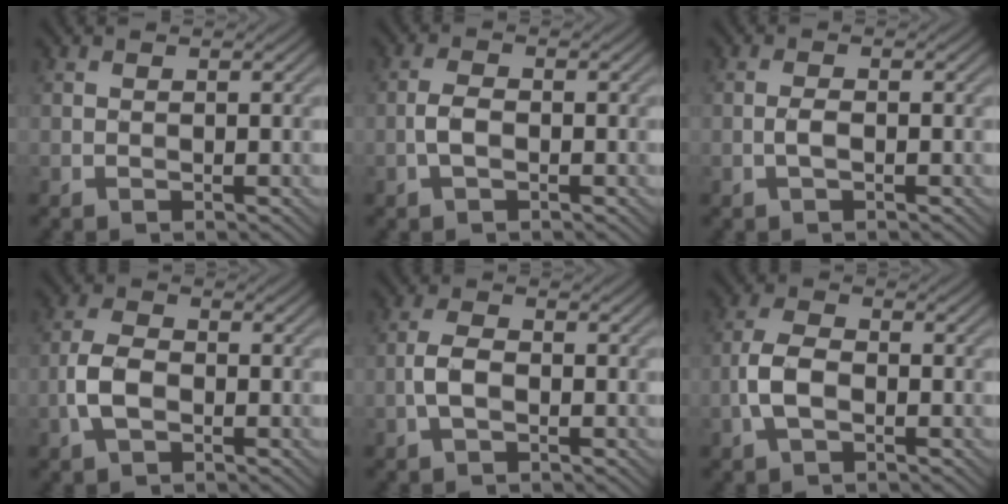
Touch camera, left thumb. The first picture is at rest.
{"total": 2.3, "force": [-0.8, 1.0, 1.9], "torque": [-0.043, 0.004, -0.020]}
{"total": 1.5, "force": [-0.5, 0.4, 1.4], "torque": [-0.030, 0.003, -0.013]}
{"total": 4.4, "force": [-1.4, 2.5, 3.4], "torque": [-0.083, 0.003, -0.035]}
{"total": 3.0, "force": [-1.0, 1.4, 2.5], "torque": [-0.055, 0.005, -0.025]}
{"total": 4.4, "force": [-1.4, 2.3, 3.5], "torque": [-0.084, 0.005, -0.035]}